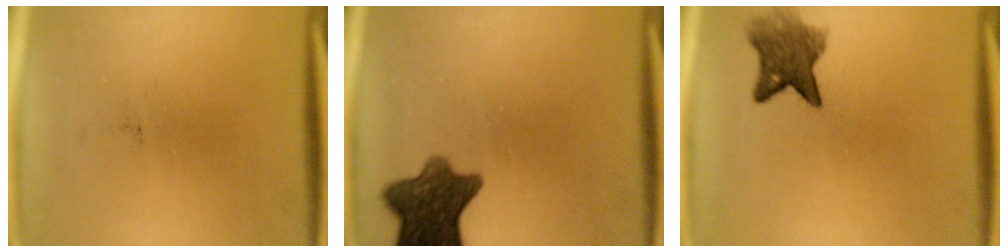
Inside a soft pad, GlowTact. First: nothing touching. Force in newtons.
{"total": 9.5}
{"total": 5.7}